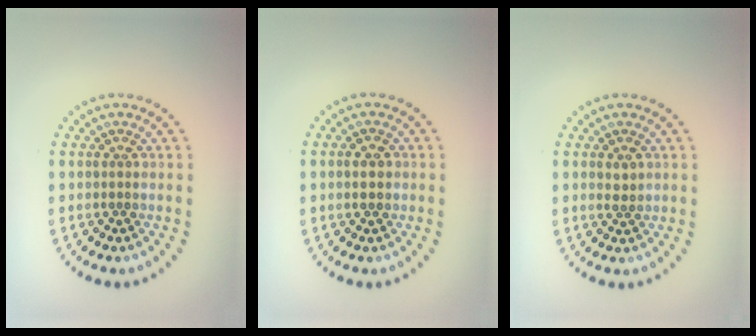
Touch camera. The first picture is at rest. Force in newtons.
{"total": 1.4, "press": 1.4, "slide": 0.1}
{"total": 1.2, "press": 1.1, "slide": 0.4}